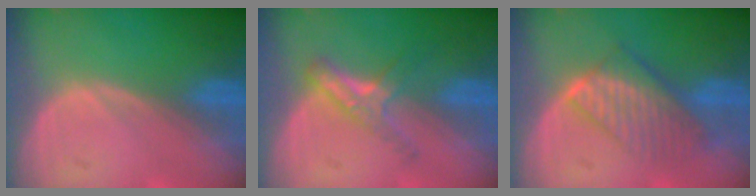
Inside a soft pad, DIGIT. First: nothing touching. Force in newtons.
{"total": 5.4, "press": 4.8, "slide": 2.6}
{"total": 7.7, "press": 6.9, "slide": 3.5}